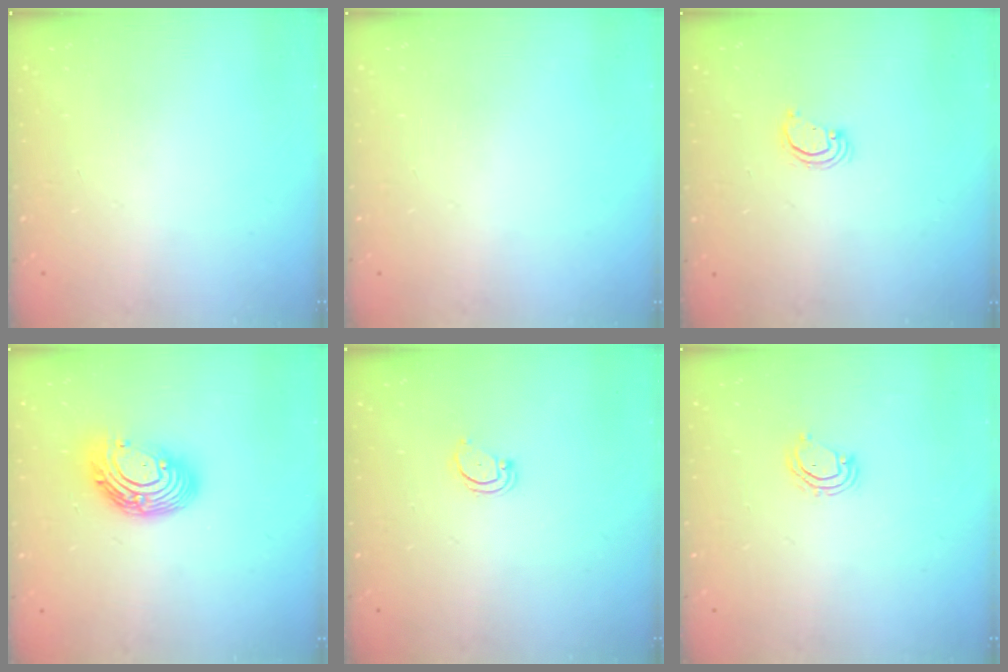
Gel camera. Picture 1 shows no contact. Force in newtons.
{"total": 0.0}
{"total": 2.7, "press": 2.7, "slide": 0.2}
{"total": 13.2, "press": 13.1, "slide": 1.3}
{"total": 3.8, "press": 3.8, "slide": 0.3}
{"total": 4.6, "press": 4.6, "slide": 0.3}